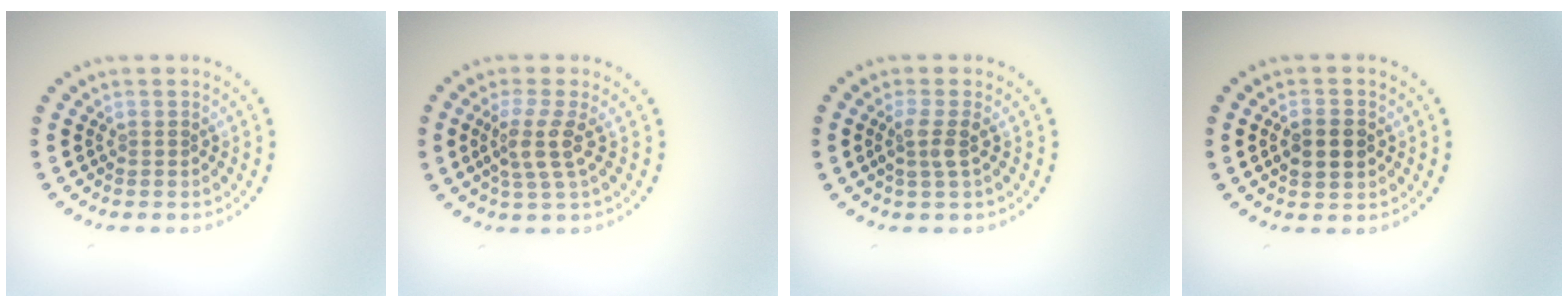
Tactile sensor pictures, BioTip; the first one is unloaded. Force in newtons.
{"total": 2.8, "press": 2.1, "slide": 1.8}
{"total": 1.9, "press": 1.5, "slide": 1.1}
{"total": 2.7, "press": 2.7, "slide": 0.2}